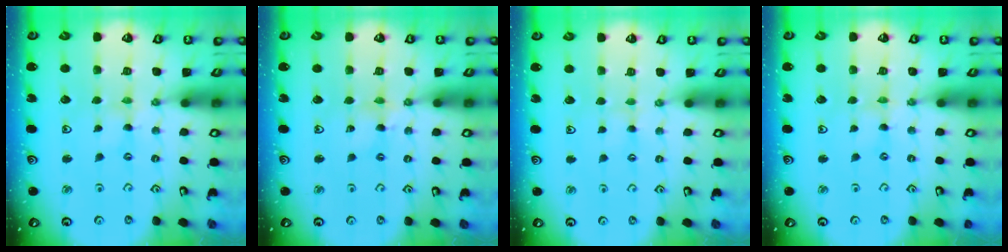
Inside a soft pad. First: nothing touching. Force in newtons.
{"total": 3.1, "press": 3.1, "slide": 0.3}
{"total": 1.6, "press": 1.6, "slide": 0.3}
{"total": 0.0}